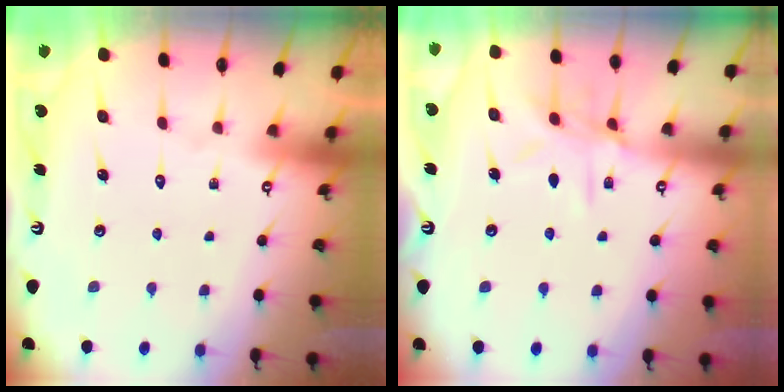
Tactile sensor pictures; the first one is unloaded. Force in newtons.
{"total": 8.4, "press": 8.3, "slide": 0.6}